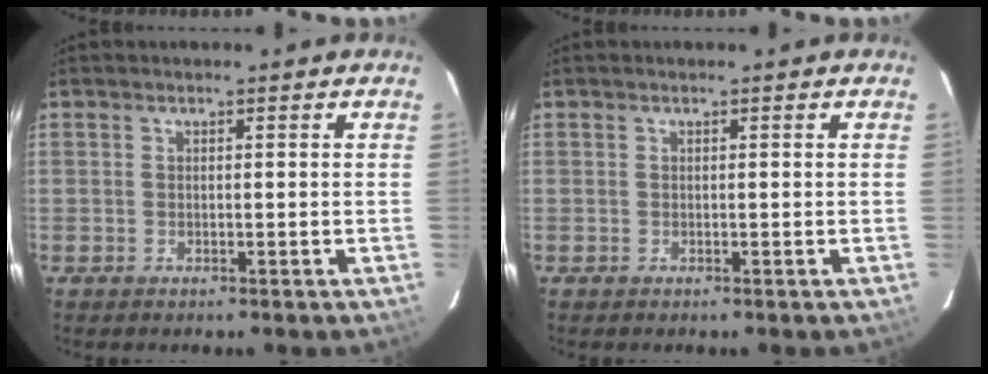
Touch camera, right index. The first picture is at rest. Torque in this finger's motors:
{"motor_torque": [0.00, 0.00, 0.00, 0.00]}